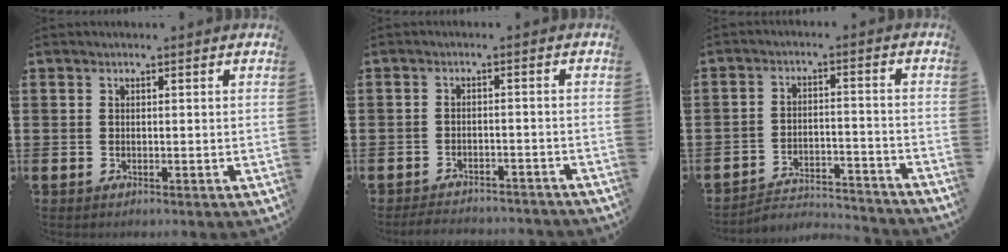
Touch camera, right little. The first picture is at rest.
{"total": 2.4, "force": [-2.4, 0.1, 0.1], "torque": [-0.006, 0.004, -0.051]}
{"total": 3.3, "force": [-3.2, 0.5, 0.2], "torque": [-0.010, 0.004, -0.072]}